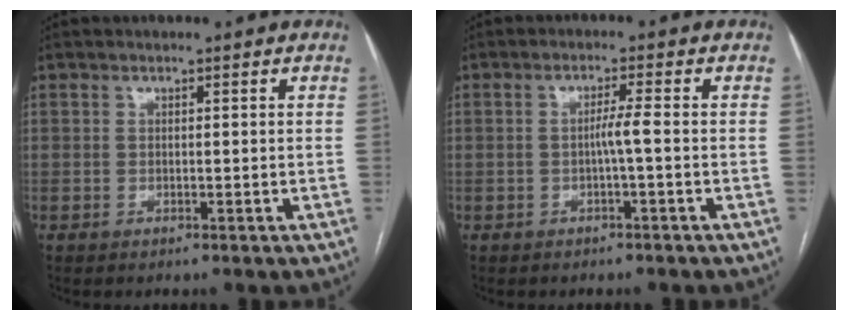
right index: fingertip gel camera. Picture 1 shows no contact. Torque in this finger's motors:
{"motor_torque": [0.77, -0.21, 0.26, 0.09]}